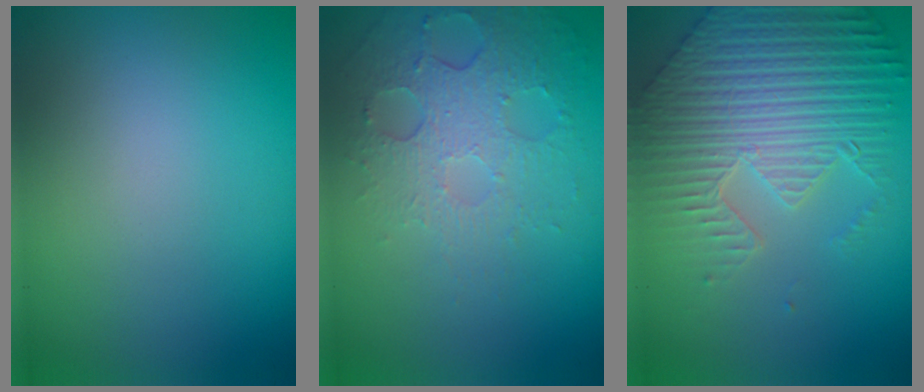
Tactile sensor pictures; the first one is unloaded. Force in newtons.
{"total": 5.1, "press": 3.6, "slide": 3.6}
{"total": 8.1, "press": 6.0, "slide": 5.5}